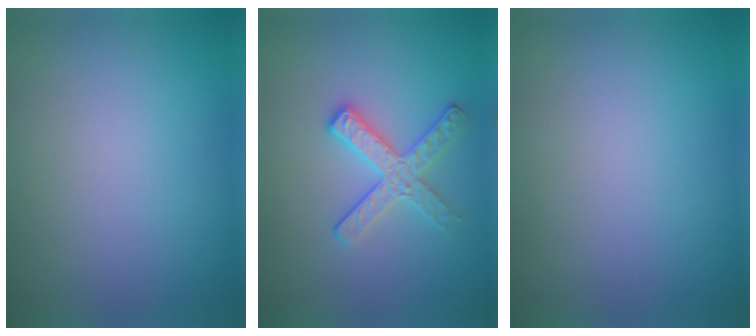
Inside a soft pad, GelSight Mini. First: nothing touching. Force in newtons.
{"total": 2.8, "press": 2.7, "slide": 0.7}
{"total": 0.0}